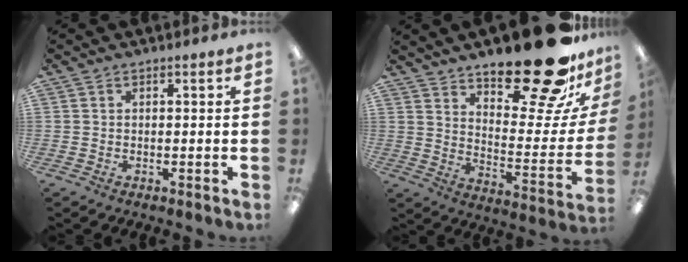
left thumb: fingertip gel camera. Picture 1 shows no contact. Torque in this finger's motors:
{"motor_torque": [0.87, 0.87, 1.39, -1.39, 0.13]}